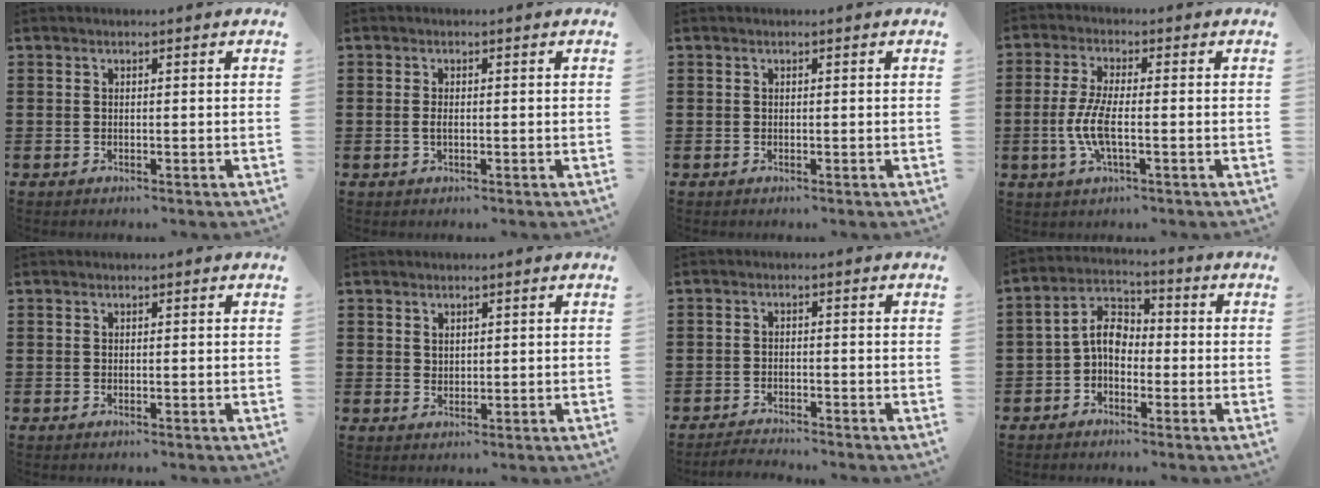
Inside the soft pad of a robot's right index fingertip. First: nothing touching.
{"total": 1.1, "force": [-0.1, 0.5, 1.0], "torque": [-0.020, 0.003, -0.004]}
{"total": 0.0}
{"total": 6.2, "force": [-1.3, 1.9, 5.8], "torque": [-0.135, -0.008, -0.033]}
{"total": 0.0}
{"total": 1.5, "force": [1.2, 0.9, 0.3], "torque": [-0.007, 0.003, 0.024]}
{"total": 2.2, "force": [-2.2, 0.0, 0.0], "torque": [-0.006, 0.002, -0.048]}
{"total": 5.6, "force": [-0.9, 3.8, 4.1], "torque": [-0.104, 0.010, -0.027]}